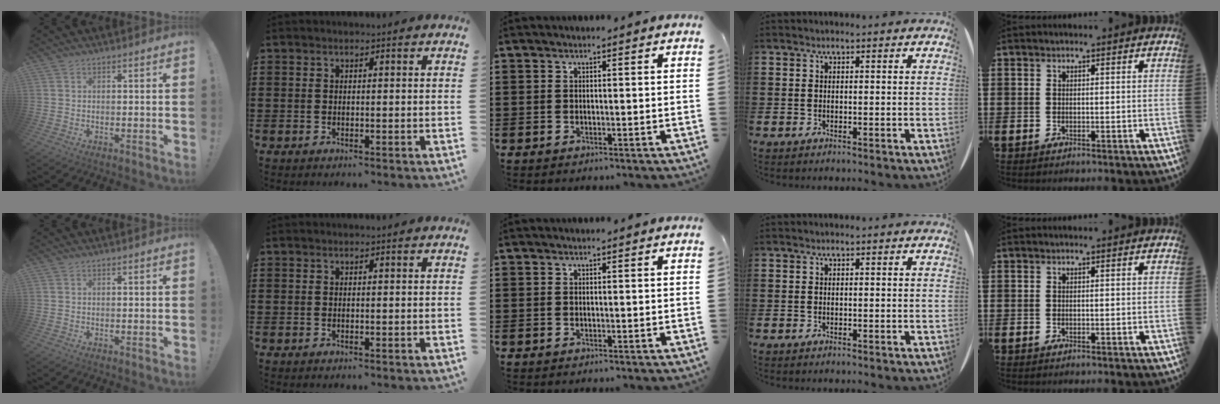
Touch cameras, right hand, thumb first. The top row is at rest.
{}